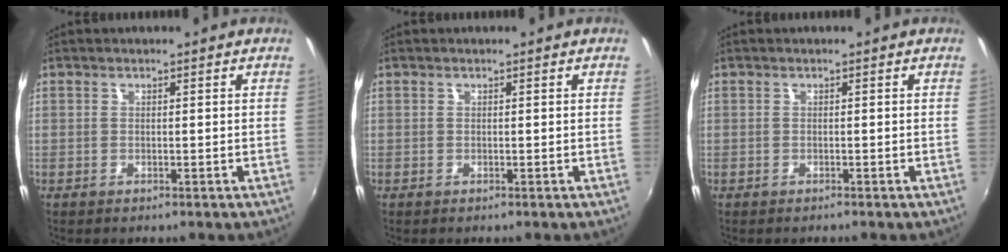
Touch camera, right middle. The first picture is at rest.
{"total": 0.0}
{"total": 0.0}